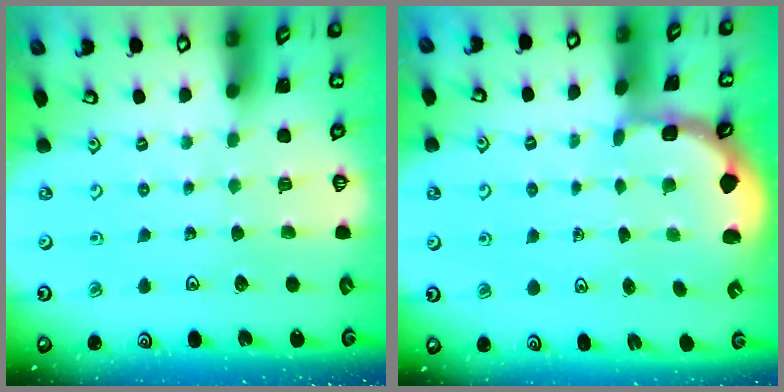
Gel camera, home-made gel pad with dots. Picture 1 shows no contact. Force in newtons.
{"total": 1.6, "press": 1.5, "slide": 0.4}